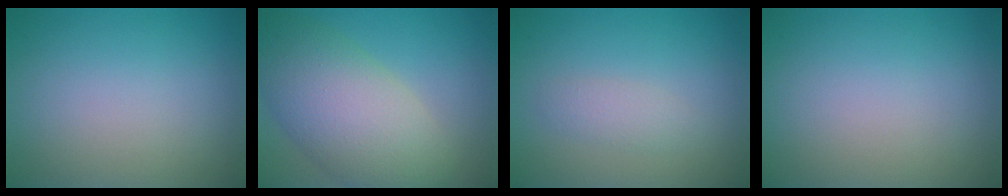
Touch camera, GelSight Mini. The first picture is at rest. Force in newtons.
{"total": 9.0, "press": 8.9, "slide": 0.7}
{"total": 1.5, "press": 1.5, "slide": 0.1}
{"total": 0.0}